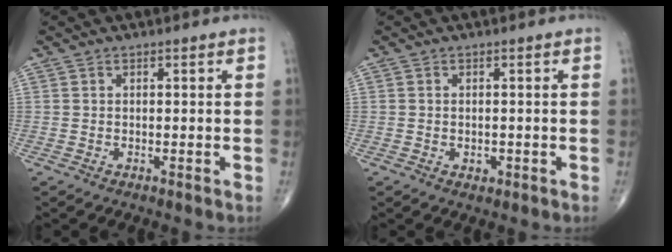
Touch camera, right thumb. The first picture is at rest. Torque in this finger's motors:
{"motor_torque": [-0.26, 0.24, -0.15, -0.11, -0.05]}